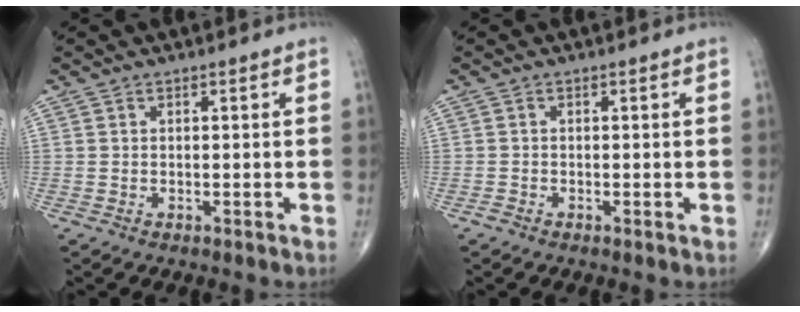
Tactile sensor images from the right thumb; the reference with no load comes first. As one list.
[{"total": 0.7, "force": [-0.4, 0.4, 0.5], "torque": [-0.008, -0.002, -0.011]}]